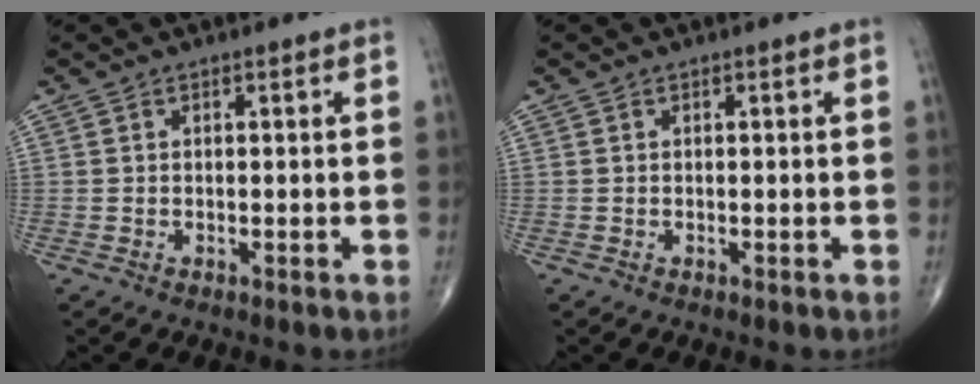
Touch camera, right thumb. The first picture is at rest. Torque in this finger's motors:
{"motor_torque": [0.02, 0.02, 0.00, 0.00, 0.00]}